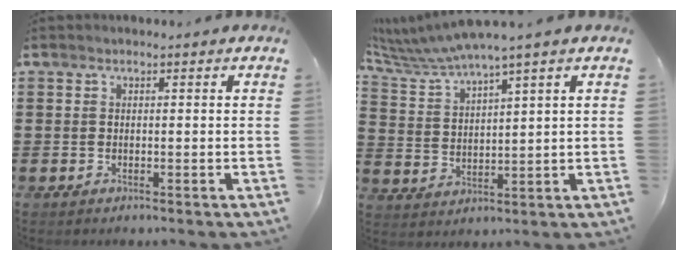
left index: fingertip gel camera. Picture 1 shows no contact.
{"total": 5.0, "force": [4.4, -0.7, 2.1], "torque": [-0.062, -0.031, 0.073]}